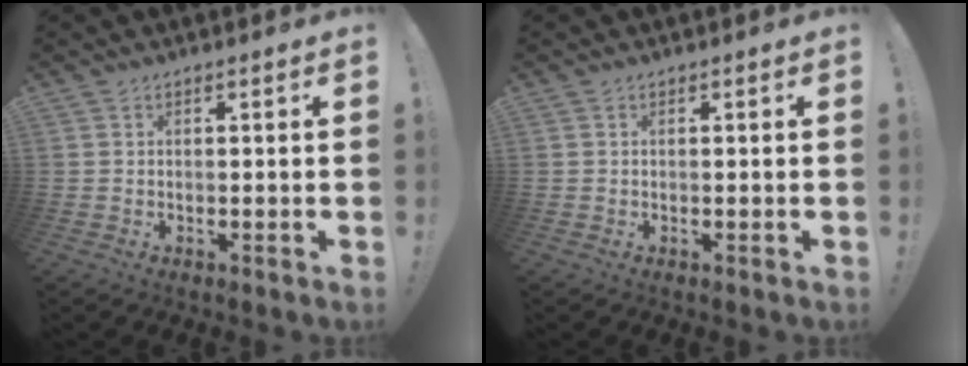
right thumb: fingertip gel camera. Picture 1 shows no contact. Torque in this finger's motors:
{"motor_torque": [-0.29, 0.00, 0.17, -0.06, -0.04]}